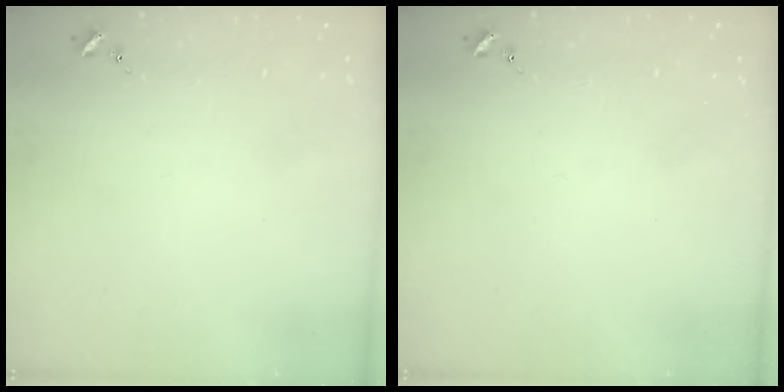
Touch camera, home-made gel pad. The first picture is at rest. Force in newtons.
{"total": 0.0}